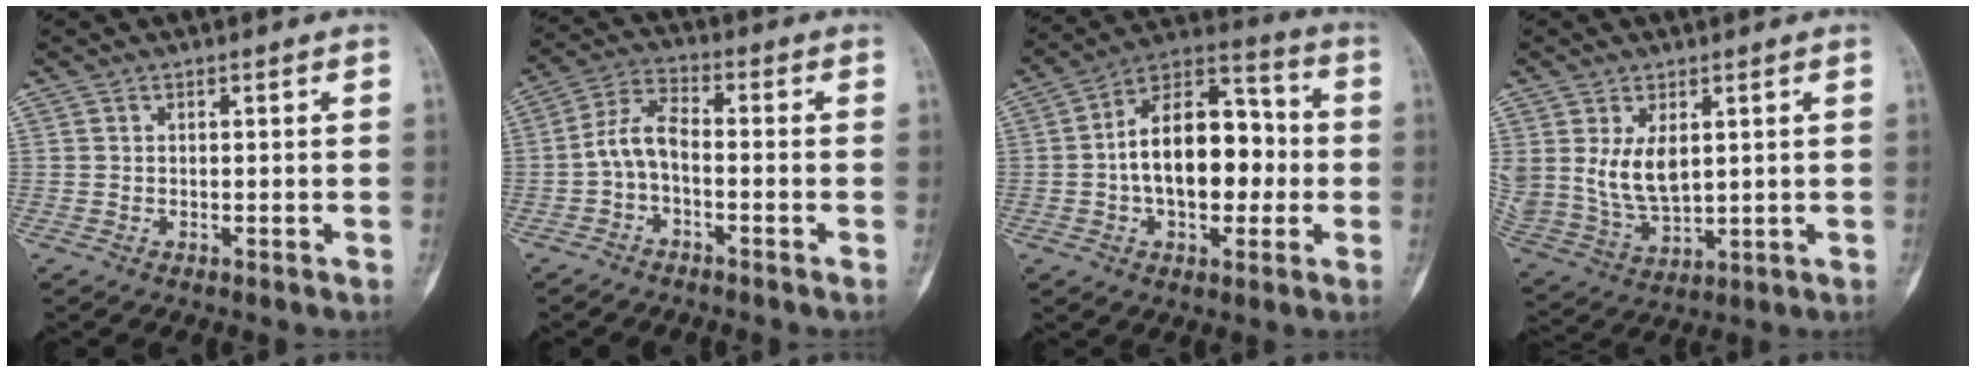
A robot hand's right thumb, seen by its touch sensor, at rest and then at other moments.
{"total": 6.0, "force": [-1.8, 2.8, 5.1], "torque": [-0.105, 0.029, -0.046]}
{"total": 18.4, "force": [-1.0, 11.0, 14.8], "torque": [-0.206, 0.040, -0.023]}
{"total": 9.6, "force": [2.5, 5.8, 7.3], "torque": [-0.134, -0.016, 0.071]}